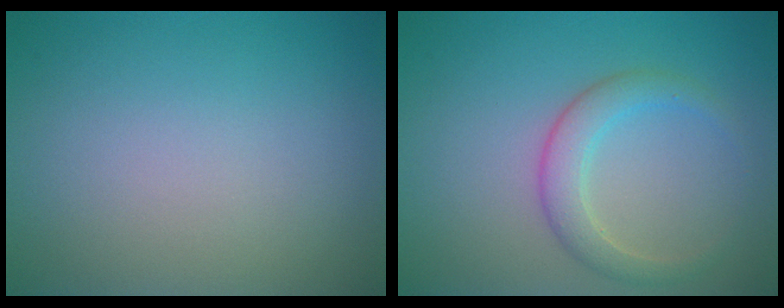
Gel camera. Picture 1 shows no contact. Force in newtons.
{"total": 2.7, "press": 2.7, "slide": 0.2}